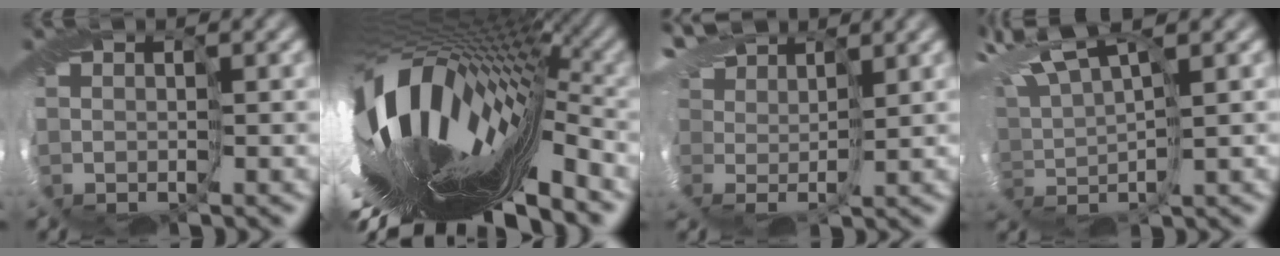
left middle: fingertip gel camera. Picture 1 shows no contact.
{"total": 17.0, "force": [-5.1, 6.9, 14.7], "torque": [-0.235, -0.007, -0.096]}
{"total": 5.3, "force": [4.4, 2.1, 2.0], "torque": [-0.046, 0.024, 0.076]}
{"total": 5.3, "force": [3.6, 1.0, 3.7], "torque": [-0.086, 0.031, 0.060]}